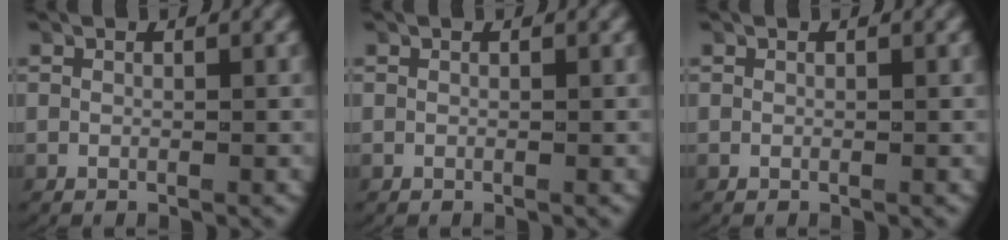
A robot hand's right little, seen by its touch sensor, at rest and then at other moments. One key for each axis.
{"total": 0.0}
{"total": 0.0}